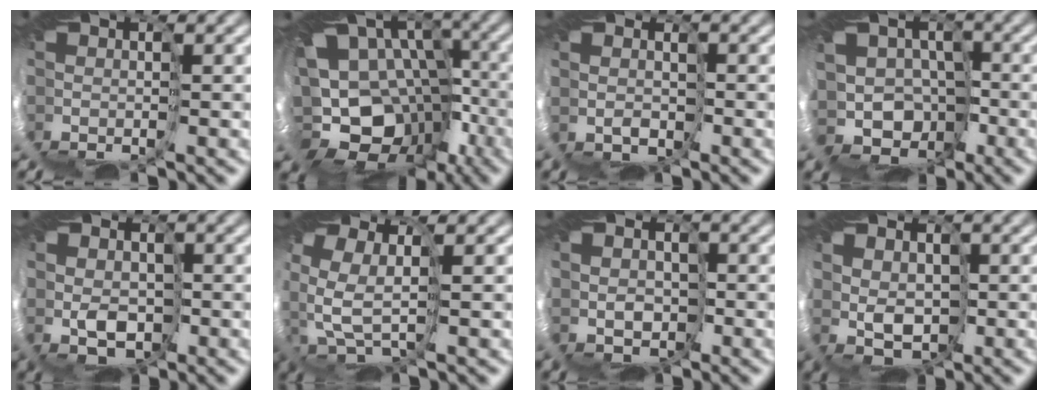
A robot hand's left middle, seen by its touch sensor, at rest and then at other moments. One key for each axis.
{"total": 15.6, "fx": -2.0, "fy": 13.2, "fz": 8.0, "tx": -0.145, "ty": 0.000, "tz": -0.031}
{"total": 2.0, "fx": 1.7, "fy": -0.2, "fz": -1.0, "tx": 0.017, "ty": 0.000, "tz": 0.030}
{"total": 6.2, "fx": -2.6, "fy": 5.4, "fz": 1.5, "tx": -0.020, "ty": 0.002, "tz": -0.068}
{"total": 1.8, "fx": 1.6, "fy": 0.8, "fz": 0.4, "tx": -0.020, "ty": -0.001, "tz": 0.020}
{"total": 3.0, "fx": 2.3, "fy": 0.6, "fz": 1.8, "tx": -0.088, "ty": -0.002, "tz": 0.042}
{"total": 2.3, "fx": 1.9, "fy": 1.2, "fz": -0.2, "tx": 0.001, "ty": 0.002, "tz": 0.024}
{"total": 2.2, "fx": 2.0, "fy": 0.8, "fz": 0.5, "tx": -0.022, "ty": 0.007, "tz": 0.031}